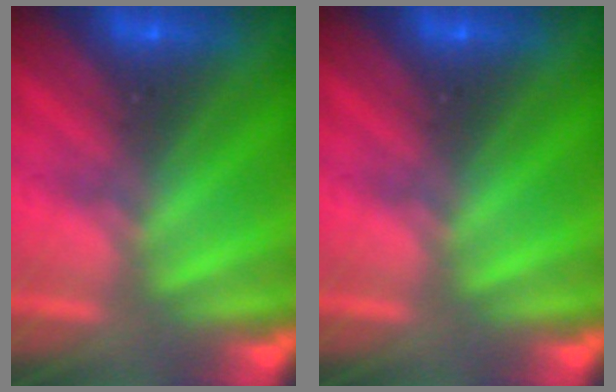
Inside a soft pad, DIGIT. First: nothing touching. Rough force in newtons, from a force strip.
{"total": 0.0}